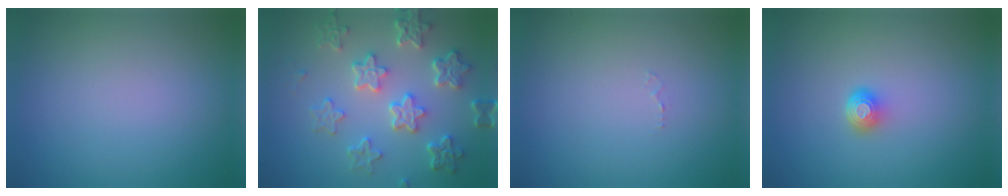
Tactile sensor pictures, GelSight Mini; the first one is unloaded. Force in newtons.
{"total": 6.0, "press": 4.6, "slide": 3.9}
{"total": 0.5, "press": 0.5, "slide": 0.1}
{"total": 1.6, "press": 1.2, "slide": 1.1}